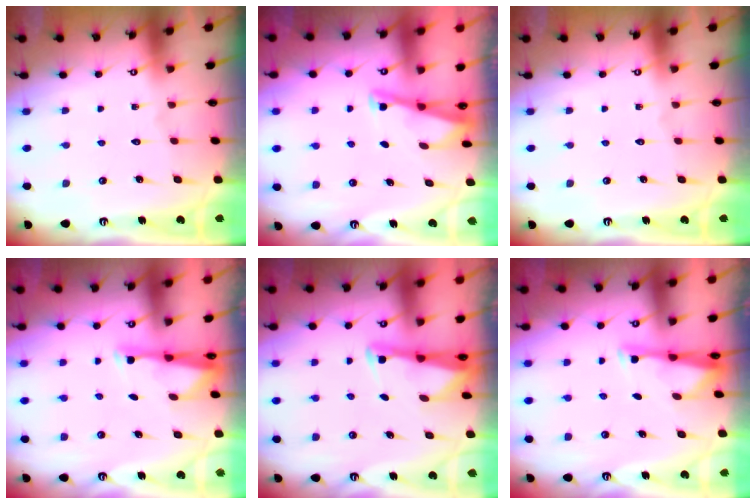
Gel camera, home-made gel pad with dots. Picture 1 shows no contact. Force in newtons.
{"total": 2.7, "press": 2.7, "slide": 0.3}
{"total": 0.0}
{"total": 2.9, "press": 2.9, "slide": 0.5}
{"total": 2.5, "press": 2.5, "slide": 0.2}
{"total": 3.3, "press": 3.3, "slide": 0.3}